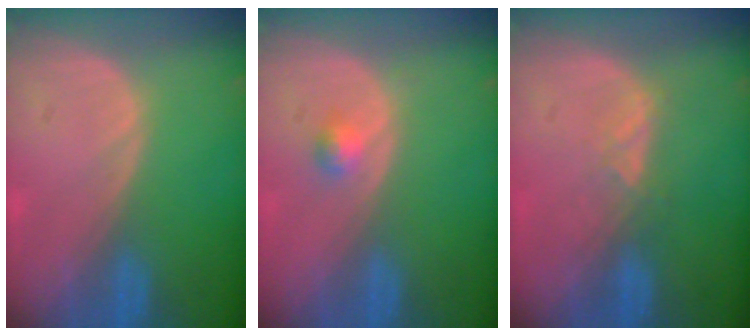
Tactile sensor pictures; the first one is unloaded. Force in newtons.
{"total": 1.8, "press": 1.6, "slide": 0.9}
{"total": 2.3, "press": 2.2, "slide": 0.9}